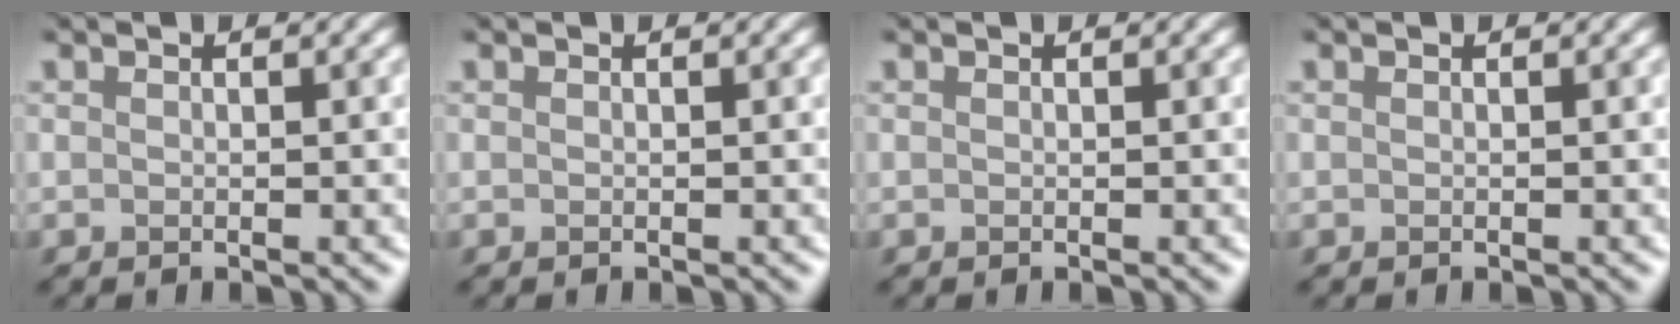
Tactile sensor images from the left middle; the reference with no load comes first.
{"total": 0.0}
{"total": 0.0}
{"total": 0.0}